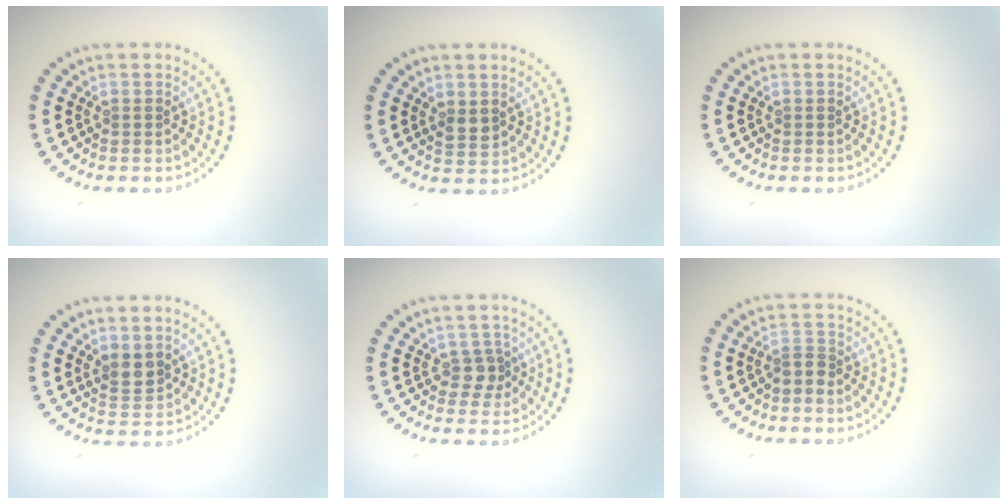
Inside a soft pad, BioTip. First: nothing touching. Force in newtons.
{"total": 1.4, "press": 1.4, "slide": 0.4}
{"total": 0.0}
{"total": 2.0, "press": 1.7, "slide": 1.0}
{"total": 1.8, "press": 1.4, "slide": 1.1}
{"total": 1.4, "press": 0.9, "slide": 1.1}